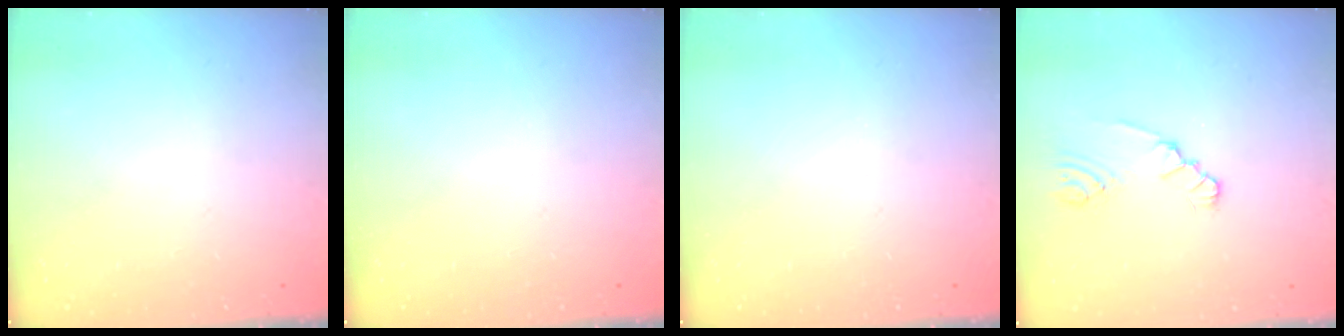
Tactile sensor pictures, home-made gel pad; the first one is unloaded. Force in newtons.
{"total": 0.0}
{"total": 0.0}
{"total": 1.8, "press": 1.8, "slide": 0.2}